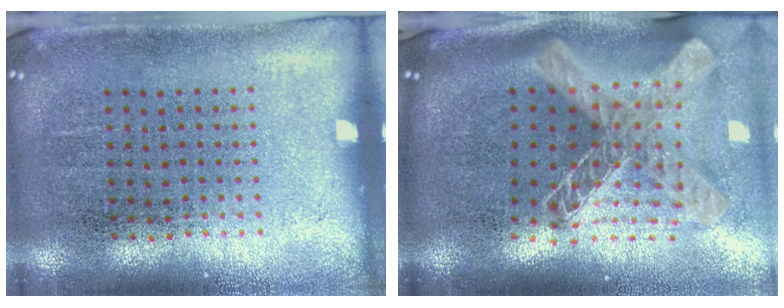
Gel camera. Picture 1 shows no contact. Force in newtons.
{"total": 2.7, "press": 1.9, "slide": 1.9}